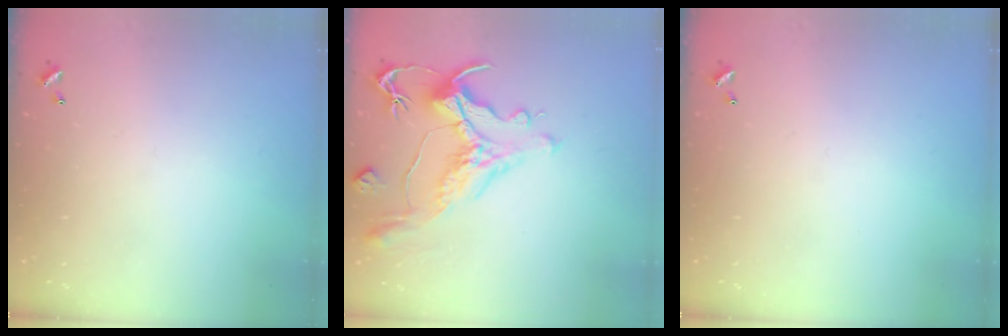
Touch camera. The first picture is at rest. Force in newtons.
{"total": 2.2, "press": 1.7, "slide": 1.4}
{"total": 0.0}